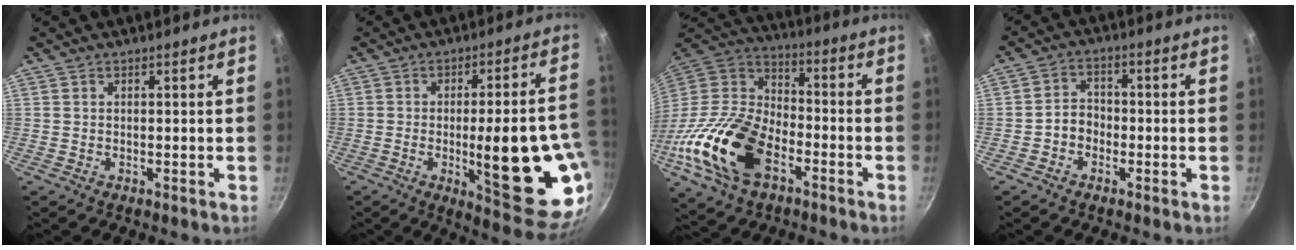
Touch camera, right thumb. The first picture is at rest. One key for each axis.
{"total": 21.9, "fx": -4.4, "fy": 6.4, "fz": 20.5, "tx": -0.252, "ty": 0.005, "tz": -0.048}
{"total": 23.3, "fx": -9.1, "fy": 14.5, "fz": 15.9, "tx": -0.301, "ty": 0.046, "tz": -0.181}
{"total": 4.0, "fx": -1.6, "fy": 3.2, "fz": 1.8, "tx": -0.007, "ty": 0.025, "tz": -0.033}